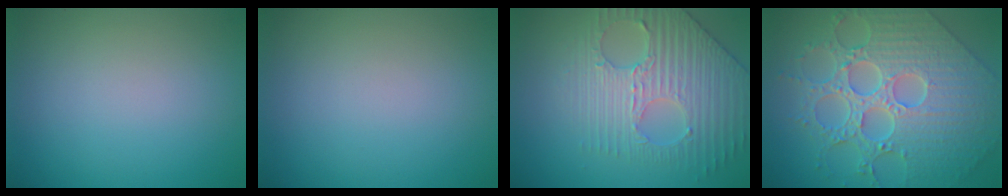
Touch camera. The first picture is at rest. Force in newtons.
{"total": 0.0}
{"total": 4.5, "press": 4.4, "slide": 1.0}
{"total": 9.3, "press": 7.3, "slide": 5.7}